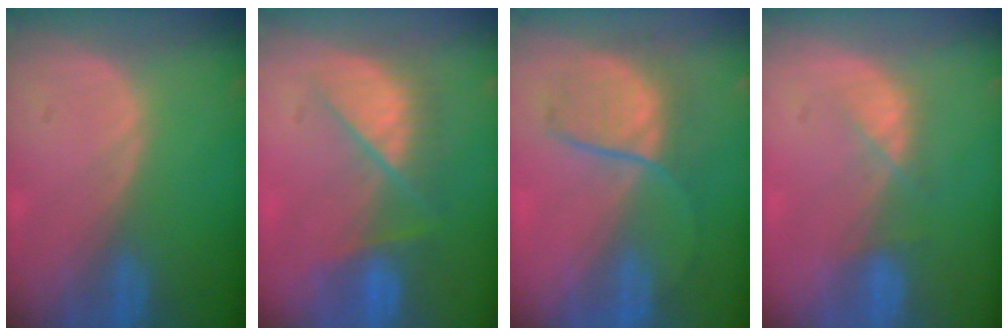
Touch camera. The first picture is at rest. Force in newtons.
{"total": 7.2, "press": 7.2, "slide": 0.6}
{"total": 7.0, "press": 6.9, "slide": 0.8}
{"total": 2.9, "press": 2.9, "slide": 0.7}